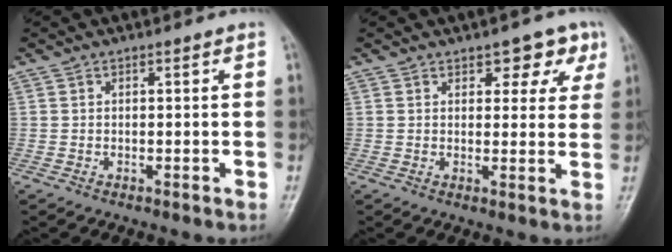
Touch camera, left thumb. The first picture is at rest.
{"total": 5.8, "force": [3.3, 3.4, 3.2], "torque": [-0.001, -0.013, 0.038]}